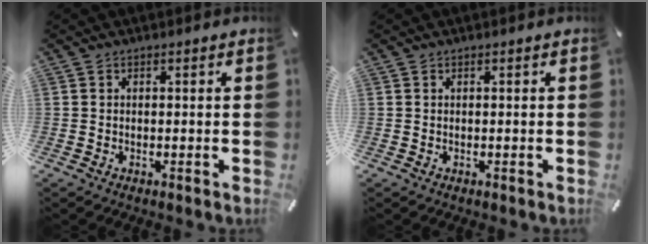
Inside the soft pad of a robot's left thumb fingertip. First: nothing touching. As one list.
[{"total": 0.0}]